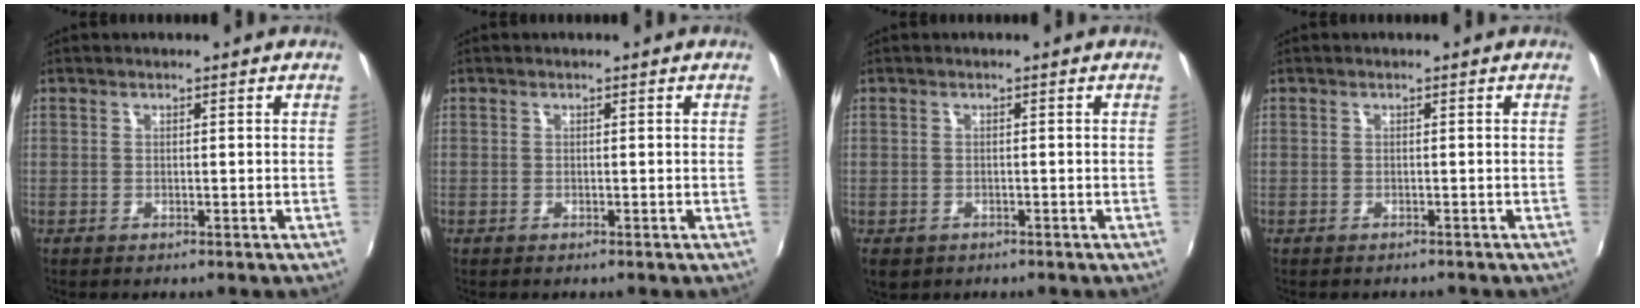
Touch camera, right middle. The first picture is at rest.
{"total": 0.0}
{"total": 3.2, "force": [-1.5, 2.3, 1.6], "torque": [-0.034, -0.012, -0.020]}
{"total": 0.9, "force": [-0.8, 0.3, 0.2], "torque": [-0.007, -0.004, -0.011]}